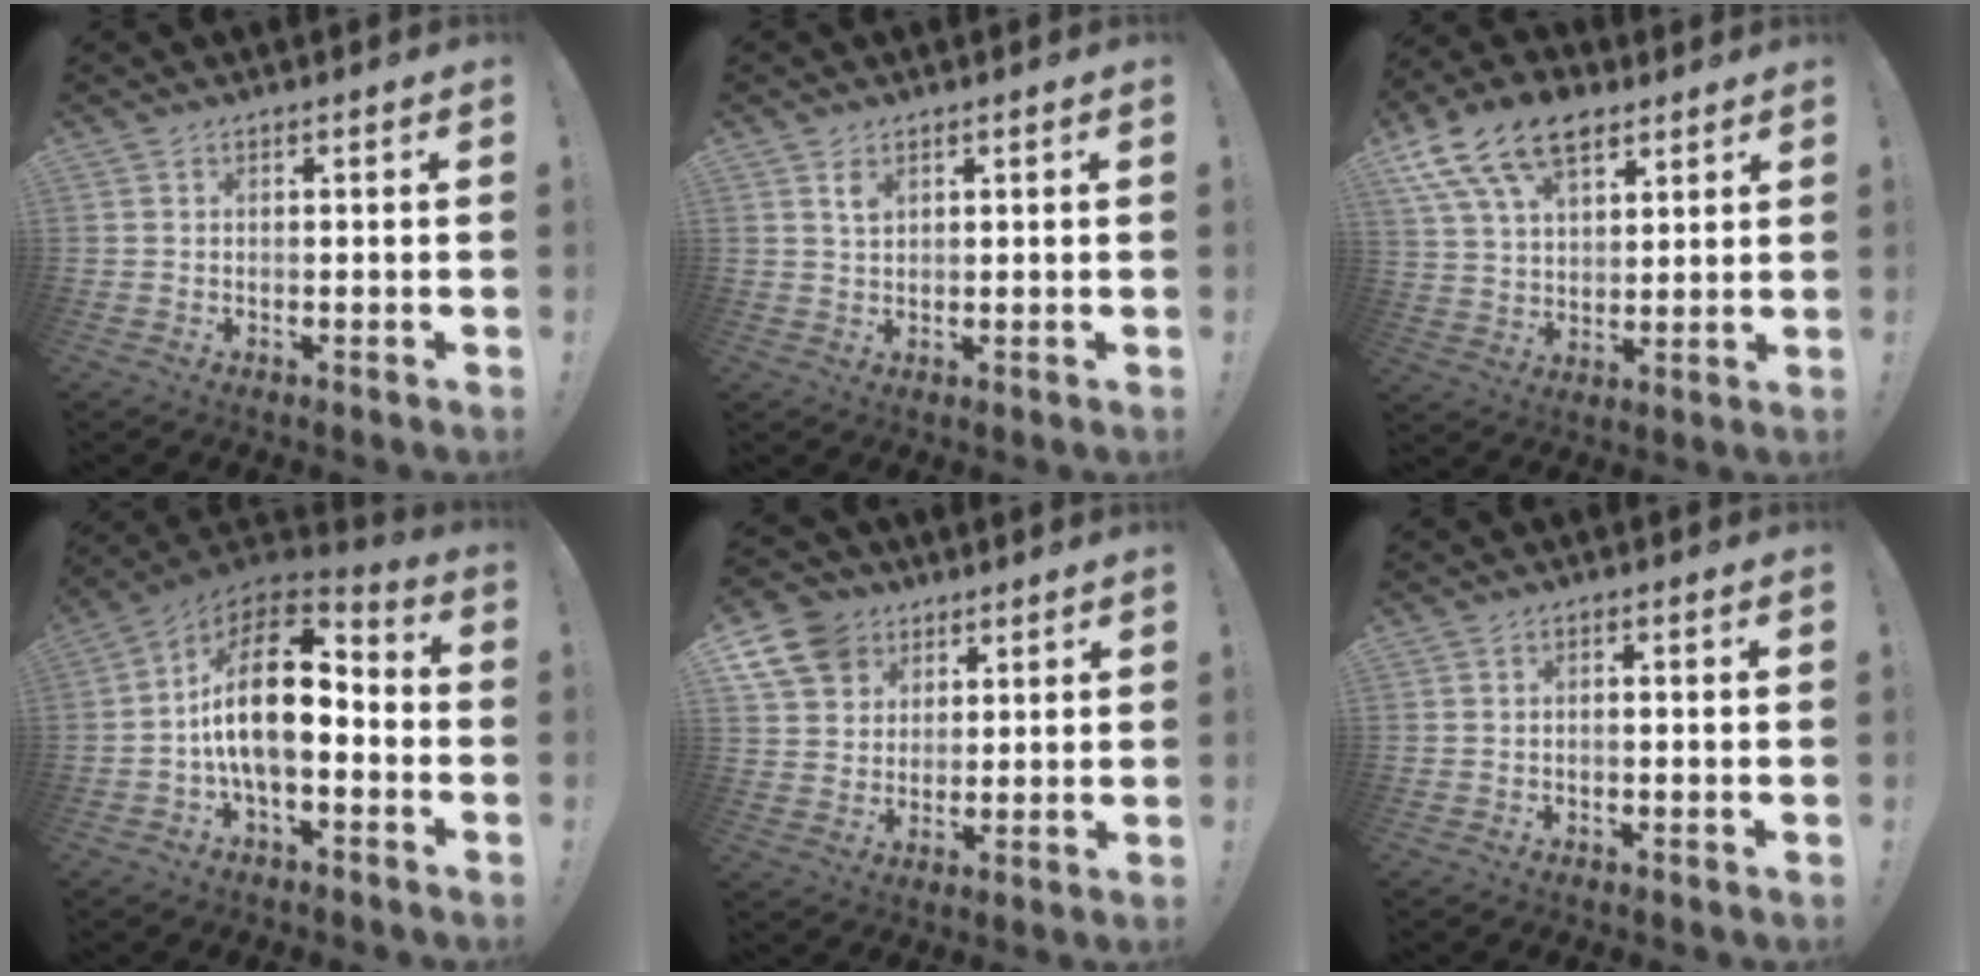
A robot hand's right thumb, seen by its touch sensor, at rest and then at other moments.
{"total": 2.6, "force": [1.6, 1.4, 1.6], "torque": [-0.018, -0.009, 0.025]}
{"total": 16.3, "force": [9.4, 9.5, 9.3], "torque": [-0.166, -0.042, 0.176]}
{"total": 17.9, "force": [0.1, 8.8, 15.6], "torque": [-0.274, 0.007, 0.005]}
{"total": 12.6, "force": [6.0, 10.1, 4.6], "torque": [-0.073, -0.033, 0.122]}
{"total": 1.2, "force": [-0.9, -0.1, 0.7], "torque": [-0.018, 0.003, -0.016]}